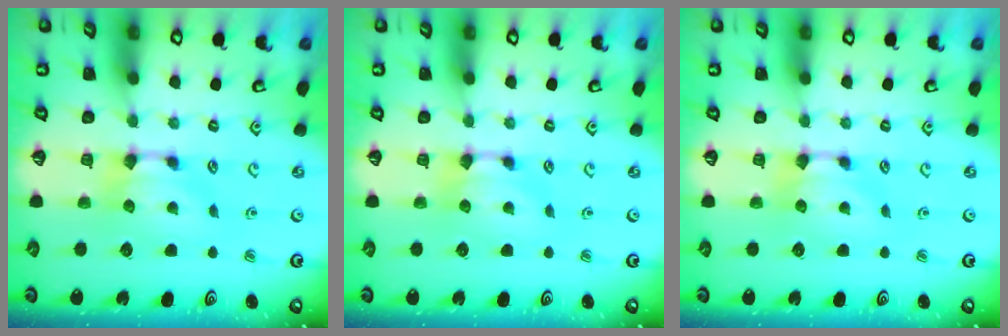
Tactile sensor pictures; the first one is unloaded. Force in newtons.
{"total": 0.0}
{"total": 0.0}